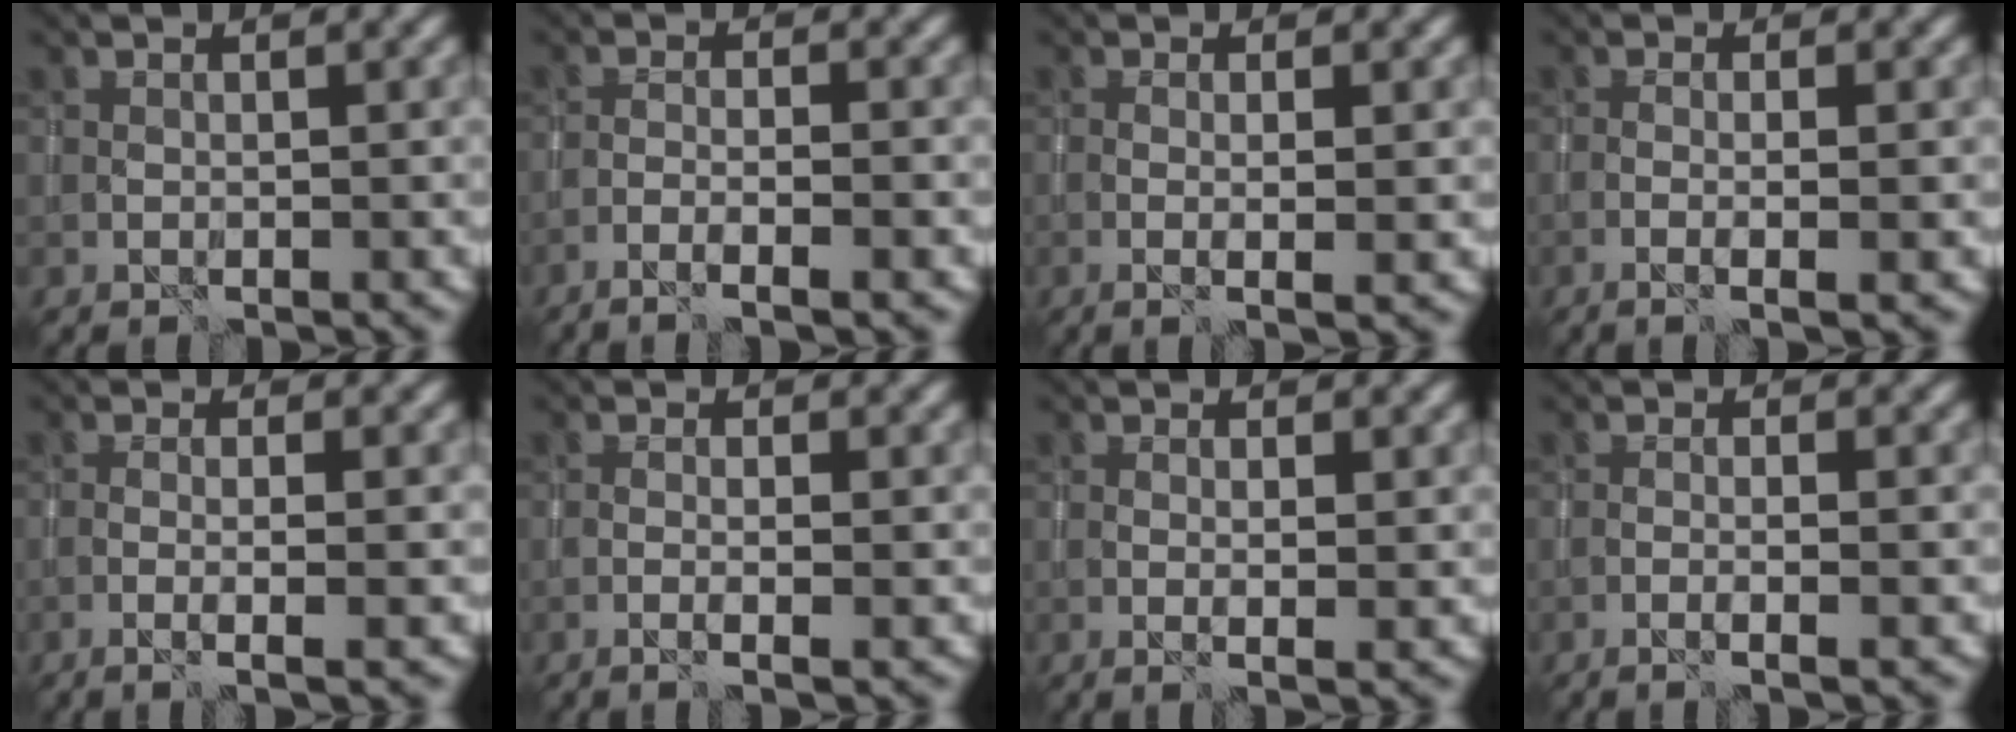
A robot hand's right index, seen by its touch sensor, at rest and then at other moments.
{"total": 2.9, "force": [-1.9, 0.1, 2.2], "torque": [-0.048, 0.007, -0.039]}
{"total": 2.6, "force": [-0.1, 0.2, 2.6], "torque": [-0.042, -0.001, -0.003]}
{"total": 2.6, "force": [-0.7, 0.3, 2.5], "torque": [-0.039, 0.003, -0.017]}
{"total": 3.3, "force": [-1.0, 0.5, 3.1], "torque": [-0.048, 0.002, -0.023]}
{"total": 1.8, "force": [-0.6, 0.0, 1.7], "torque": [-0.032, 0.002, -0.014]}
{"total": 2.1, "force": [0.1, 0.1, 2.1], "torque": [-0.038, -0.003, 0.002]}
{"total": 2.0, "force": [-0.8, 0.1, 1.9], "torque": [-0.029, 0.005, -0.019]}